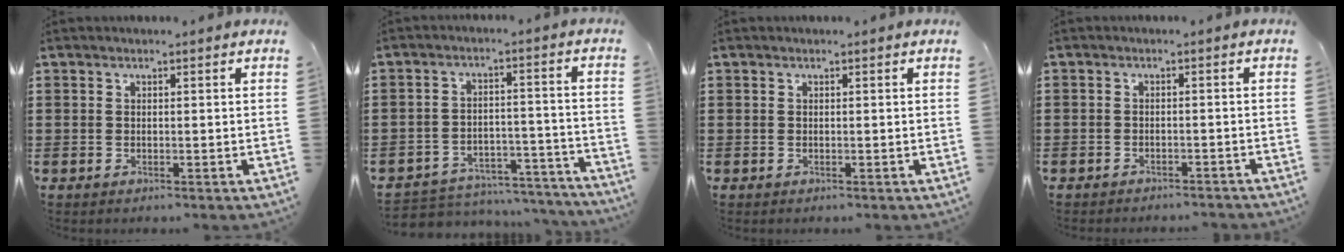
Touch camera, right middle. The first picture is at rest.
{"total": 5.1, "force": [-5.0, 1.0, 0.4], "torque": [-0.016, 0.011, -0.105]}
{"total": 0.0}
{"total": 1.7, "force": [-1.6, 0.4, -0.3], "torque": [0.001, 0.003, -0.038]}